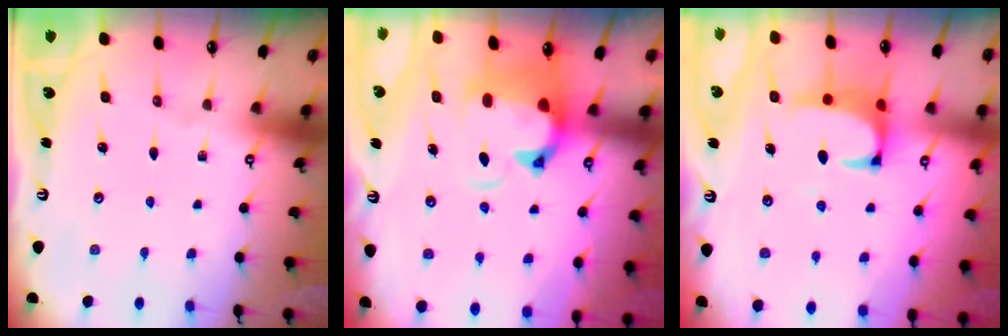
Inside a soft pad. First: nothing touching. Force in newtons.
{"total": 3.1, "press": 2.8, "slide": 1.4}
{"total": 1.8, "press": 1.7, "slide": 0.7}